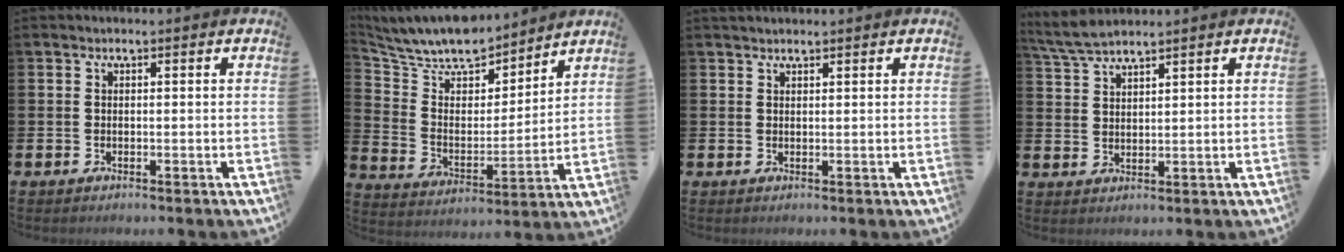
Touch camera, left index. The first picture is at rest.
{"total": 9.7, "force": [9.1, 2.6, 2.0], "torque": [-0.086, -0.069, 0.161]}
{"total": 1.3, "force": [1.2, 0.3, 0.1], "torque": [0.007, -0.001, 0.020]}
{"total": 4.3, "force": [4.0, 0.4, 1.4], "torque": [-0.041, -0.009, 0.074]}